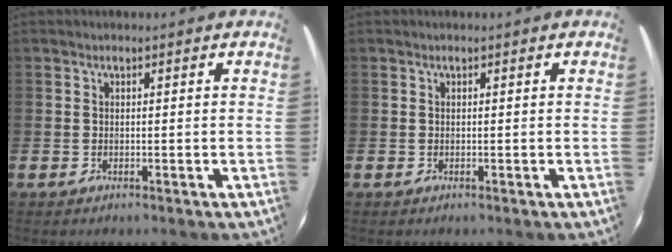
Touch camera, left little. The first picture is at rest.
{"total": 0.0}